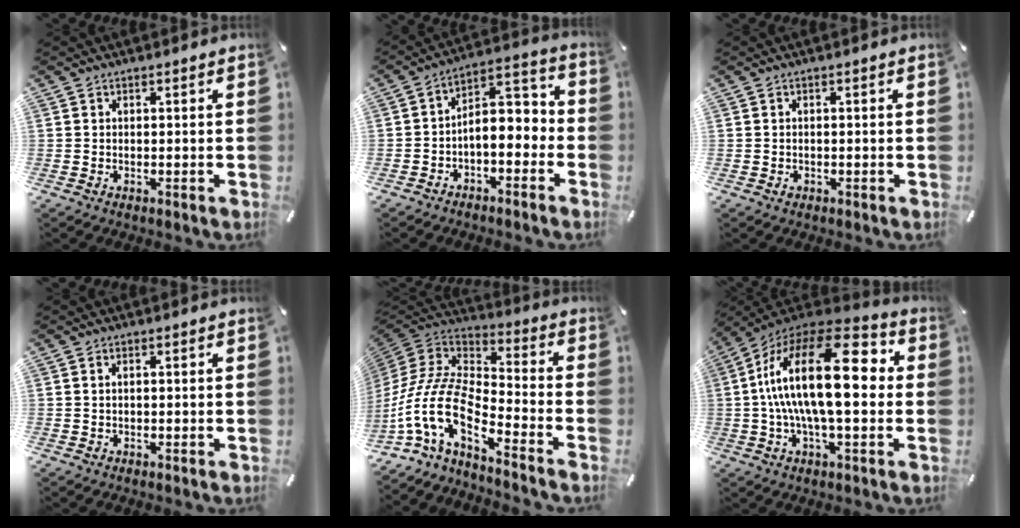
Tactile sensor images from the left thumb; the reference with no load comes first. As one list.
[{"total": 6.4, "force": [-2.2, 4.7, 3.8], "torque": [-0.050, -0.001, -0.041]}, {"total": 0.7, "force": [-0.2, 0.5, 0.3], "torque": [-0.007, 0.002, -0.006]}, {"total": 1.0, "force": [0.1, 0.5, 0.8], "torque": [-0.017, 0.003, 0.001]}, {"total": 16.2, "force": [-8.5, 7.4, 11.6], "torque": [-0.275, 0.002, -0.161]}, {"total": 24.4, "force": [2.2, 9.9, 22.1], "torque": [-0.427, -0.013, 0.026]}]